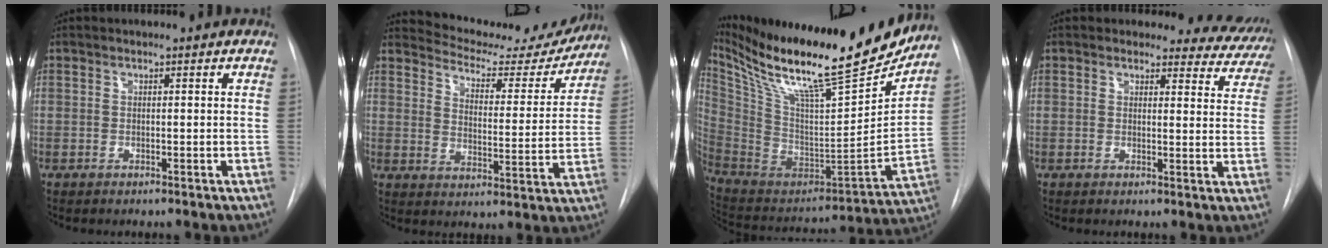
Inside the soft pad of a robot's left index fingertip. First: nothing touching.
{"total": 16.2, "force": [15.4, 3.5, 3.4], "torque": [-0.039, -0.031, 0.195]}
{"total": 29.7, "force": [24.7, 3.3, 16.1], "torque": [-0.293, -0.053, 0.390]}
{"total": 9.2, "force": [8.6, 3.2, -0.5], "torque": [0.054, -0.039, 0.056]}